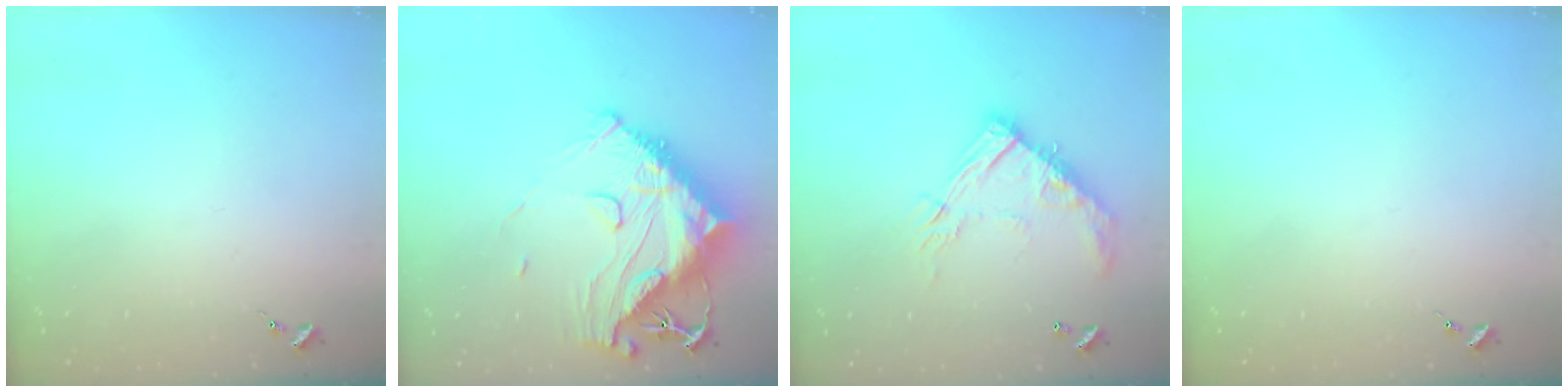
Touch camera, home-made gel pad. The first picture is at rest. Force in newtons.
{"total": 20.5, "press": 20.4, "slide": 1.8}
{"total": 15.6, "press": 15.6, "slide": 1.2}
{"total": 0.0}